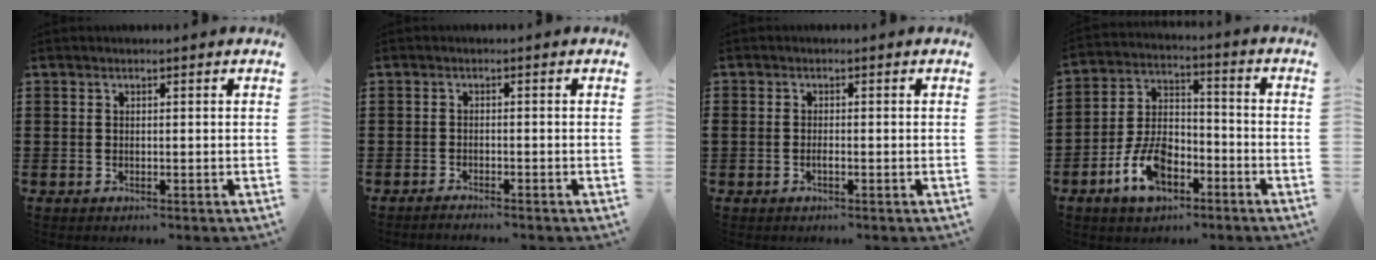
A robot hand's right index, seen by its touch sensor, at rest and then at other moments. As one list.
[{"total": 1.1, "force": [-1.1, -0.1, 0.1], "torque": [-0.004, 0.000, -0.022]}, {"total": 0.9, "force": [-0.5, 0.1, 0.7], "torque": [-0.017, -0.009, -0.006]}, {"total": 9.1, "force": [-4.8, 4.9, 6.1], "torque": [-0.139, 0.008, -0.089]}]